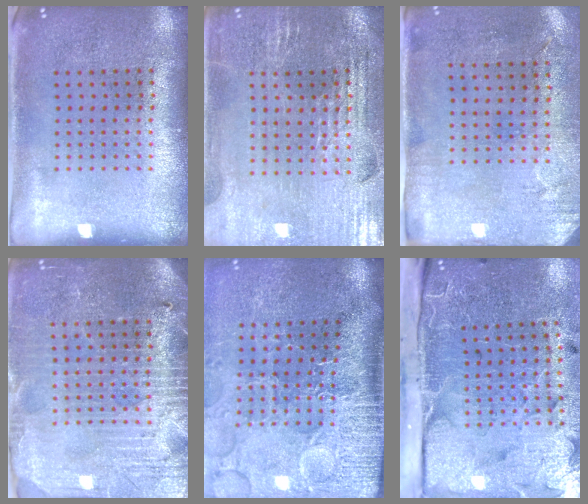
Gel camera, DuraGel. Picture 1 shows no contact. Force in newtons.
{"total": 2.9, "press": 2.9, "slide": 0.5}
{"total": 2.9, "press": 2.4, "slide": 1.7}
{"total": 3.9, "press": 3.6, "slide": 1.5}
{"total": 4.6, "press": 3.8, "slide": 2.6}
{"total": 5.0, "press": 3.9, "slide": 3.1}